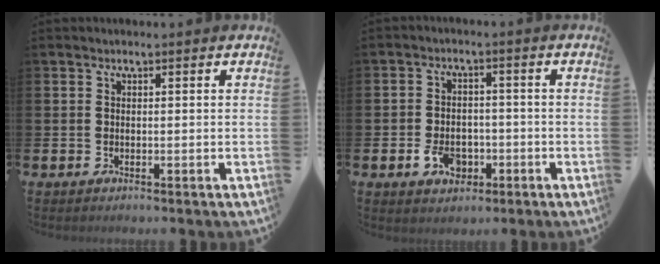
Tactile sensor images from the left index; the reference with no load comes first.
{"total": 4.4, "force": [-2.0, 3.1, 2.5], "torque": [-0.044, 0.003, -0.041]}